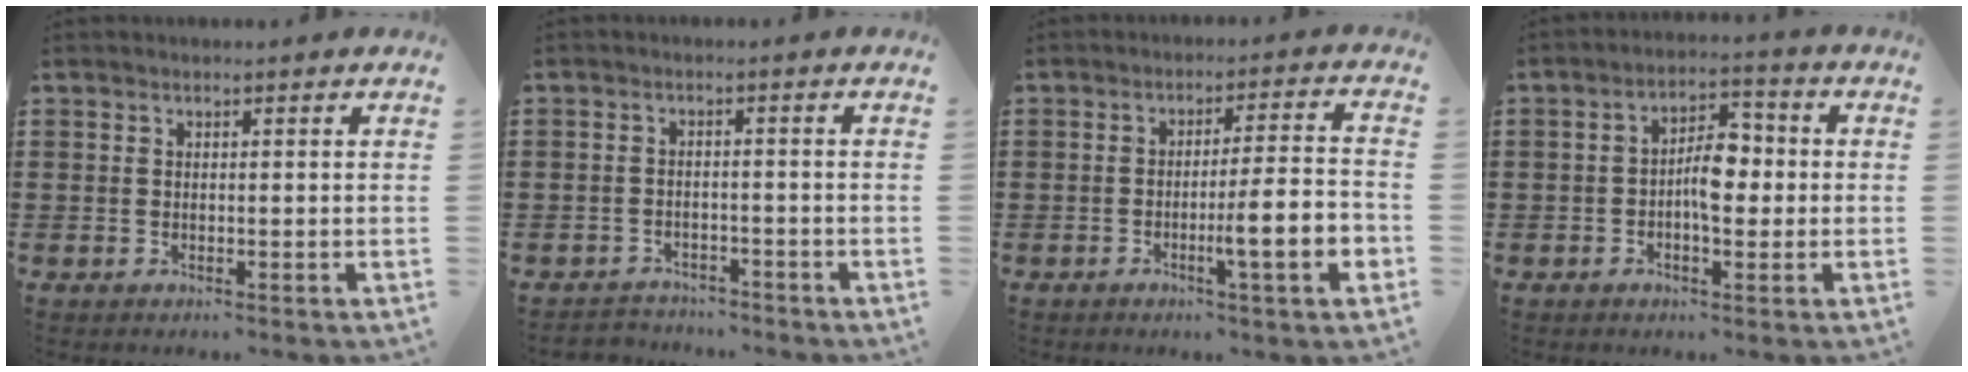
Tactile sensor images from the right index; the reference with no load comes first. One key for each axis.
{"total": 2.4, "fx": -2.3, "fy": 0.6, "fz": -0.2, "tx": -0.003, "ty": 0.002, "tz": -0.052}
{"total": 8.2, "fx": -2.8, "fy": 0.5, "fz": 7.7, "tx": -0.115, "ty": -0.009, "tz": -0.049}
{"total": 5.7, "fx": -0.6, "fy": 2.7, "fz": 5.0, "tx": -0.075, "ty": 0.005, "tz": -0.016}